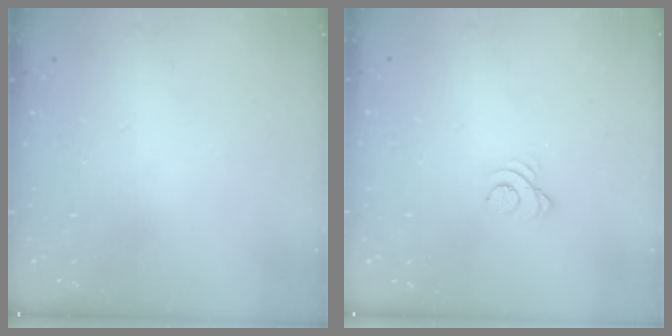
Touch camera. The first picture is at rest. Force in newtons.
{"total": 2.5, "press": 2.5, "slide": 0.2}